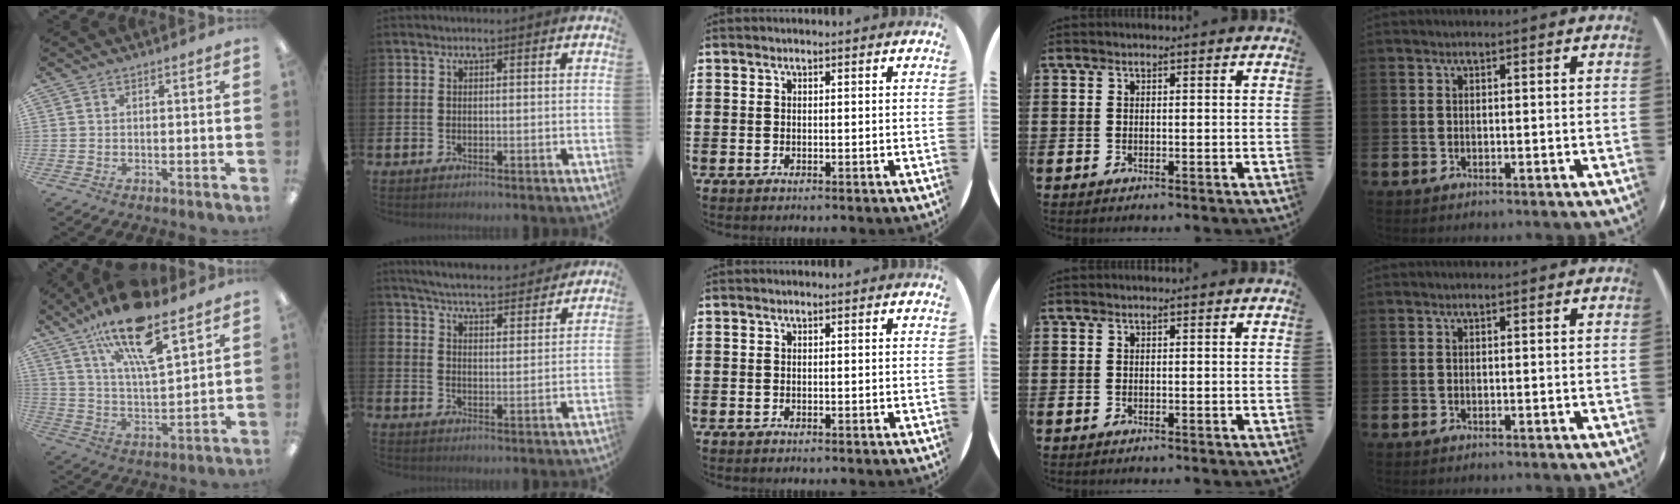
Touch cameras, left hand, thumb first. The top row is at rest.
{"thumb": {"total": 18.2, "force": [12.5, 5.5, 12.0], "torque": [-0.209, -0.063, 0.209]}, "index": {"total": 5.6, "force": [5.5, 0.5, 0.8], "torque": [-0.032, -0.042, 0.094]}}